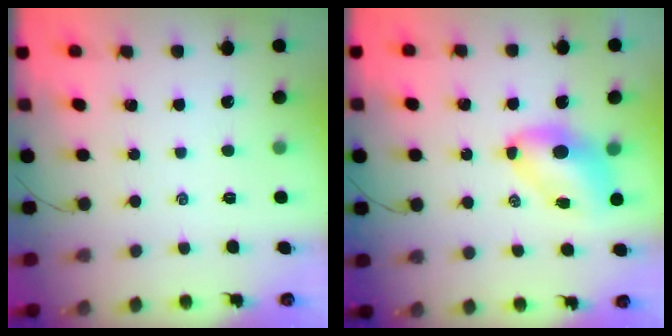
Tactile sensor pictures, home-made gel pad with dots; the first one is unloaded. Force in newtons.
{"total": 7.2, "press": 7.1, "slide": 1.1}